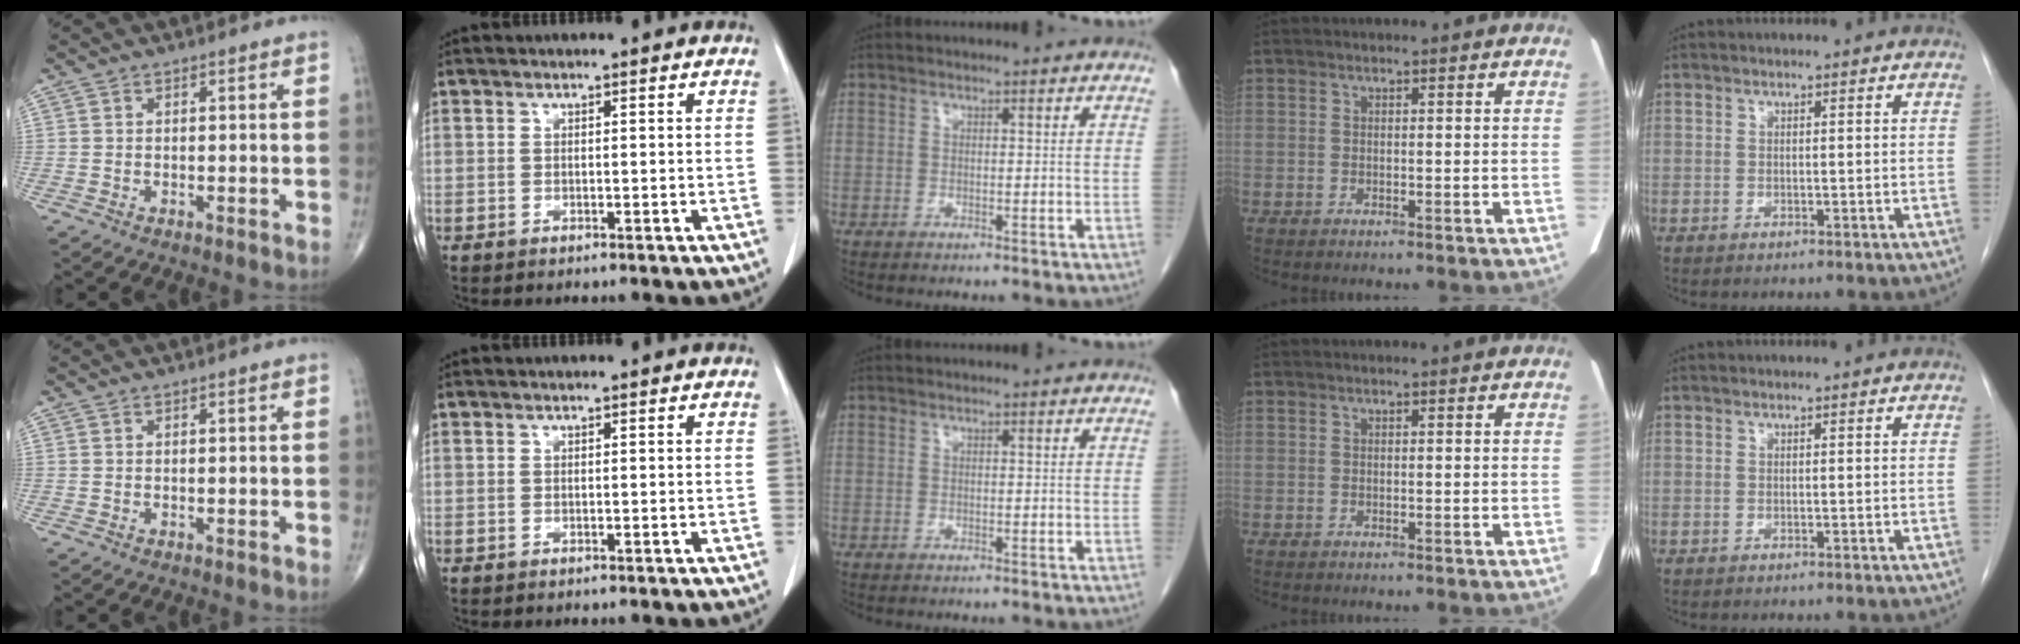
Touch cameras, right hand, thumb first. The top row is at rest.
{}